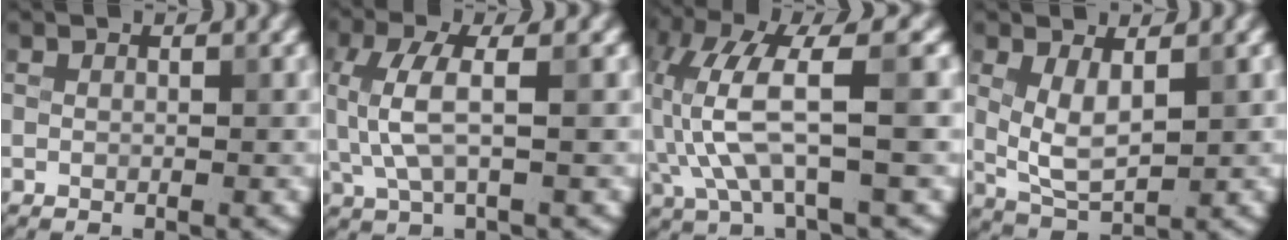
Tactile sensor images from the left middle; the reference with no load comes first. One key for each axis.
{"total": 4.3, "fx": 0.4, "fy": 1.3, "fz": 4.1, "tx": -0.100, "ty": 0.003, "tz": 0.007}
{"total": 8.4, "fx": -0.3, "fy": 2.3, "fz": 8.1, "tx": -0.186, "ty": 0.021, "tz": -0.009}
{"total": 3.5, "fx": 0.9, "fy": 1.5, "fz": 3.1, "tx": -0.067, "ty": -0.007, "tz": 0.023}